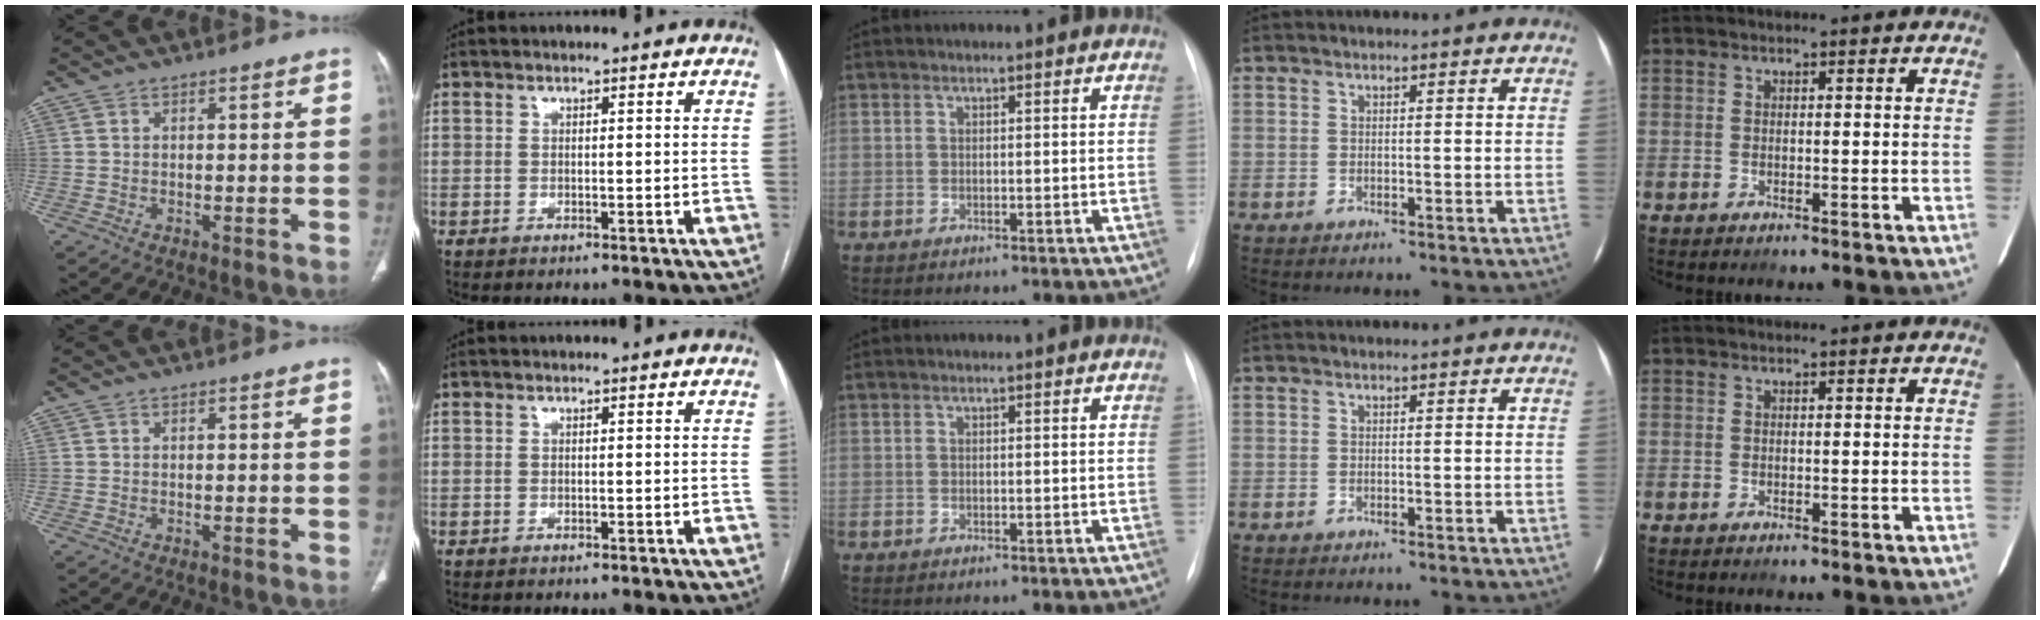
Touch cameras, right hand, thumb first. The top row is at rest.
{}